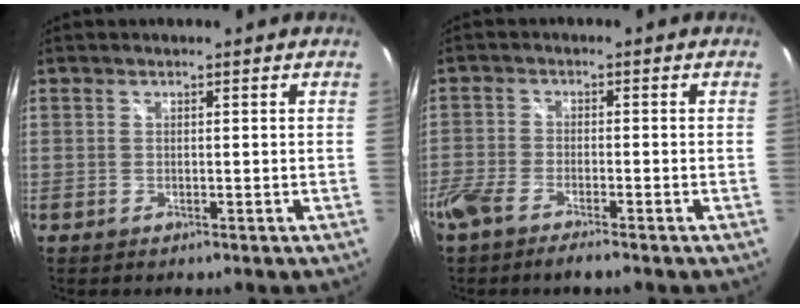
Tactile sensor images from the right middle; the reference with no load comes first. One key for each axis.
{"total": 6.4, "fx": -5.0, "fy": 1.7, "fz": 3.7, "tx": -0.097, "ty": -0.017, "tz": -0.100}